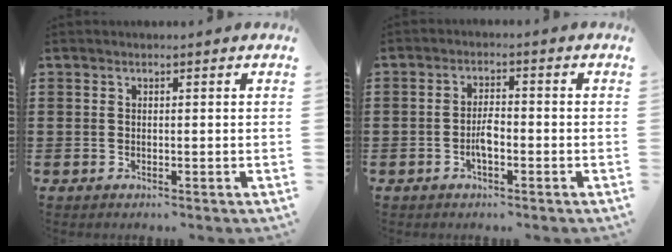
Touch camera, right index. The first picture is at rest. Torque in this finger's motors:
{"motor_torque": [2.14, 0.00, 0.45, 0.11]}